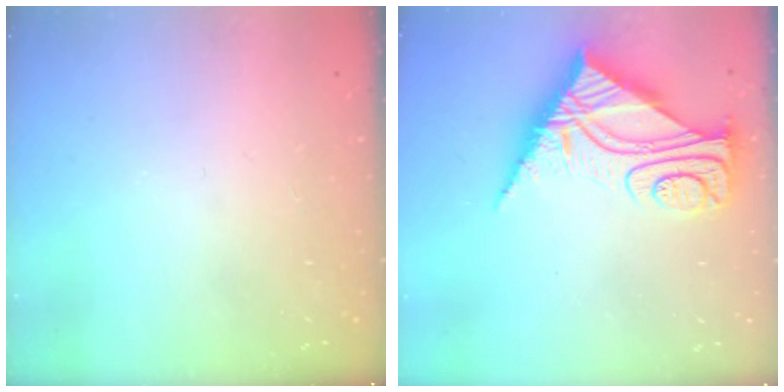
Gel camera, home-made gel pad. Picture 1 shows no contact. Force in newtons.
{"total": 13.6, "press": 13.5, "slide": 1.4}